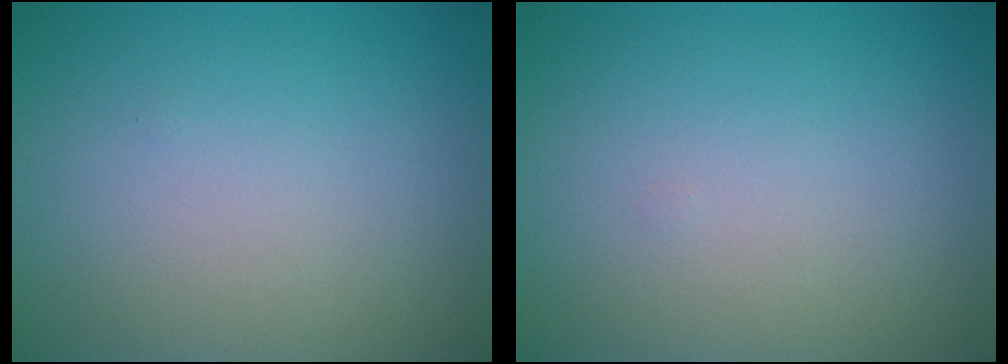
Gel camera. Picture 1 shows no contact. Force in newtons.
{"total": 0.0}